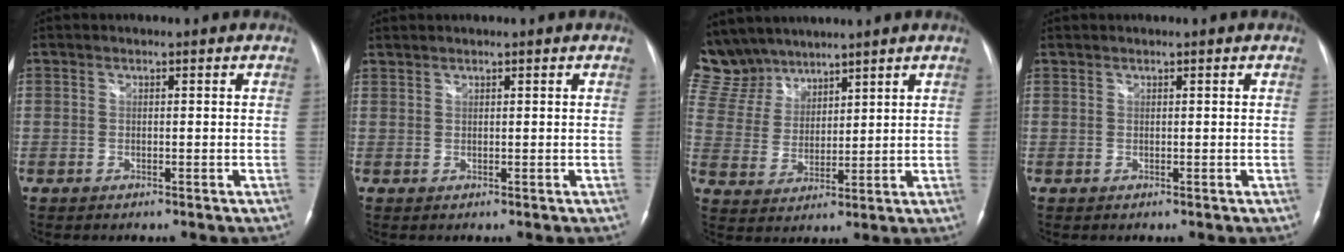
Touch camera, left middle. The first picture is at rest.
{"total": 0.8, "force": [0.8, 0.0, 0.0], "torque": [-0.009, 0.007, 0.022]}
{"total": 11.3, "force": [10.1, 5.0, 1.2], "torque": [-0.046, 0.019, 0.218]}
{"total": 0.0}